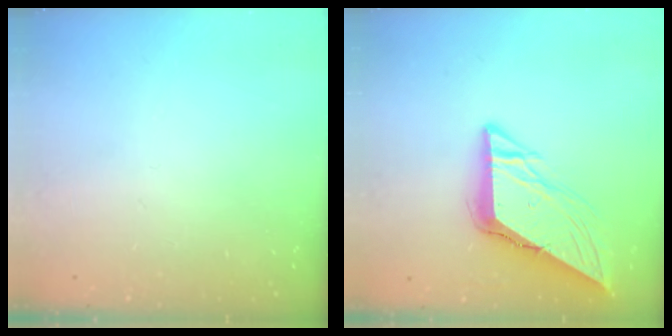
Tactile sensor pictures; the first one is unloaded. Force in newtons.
{"total": 10.7, "press": 10.6, "slide": 1.3}